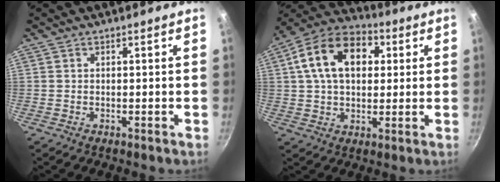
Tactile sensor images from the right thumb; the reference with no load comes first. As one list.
[{"total": 16.5, "force": [4.1, 11.0, 11.5], "torque": [-0.175, 0.018, 0.053]}]